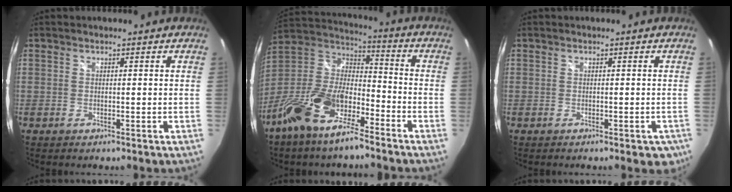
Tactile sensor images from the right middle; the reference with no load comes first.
{"total": 17.7, "force": [-11.1, 6.7, 12.1], "torque": [-0.251, -0.009, -0.218]}
{"total": 4.7, "force": [-2.8, 2.3, 3.0], "torque": [-0.038, -0.009, -0.030]}